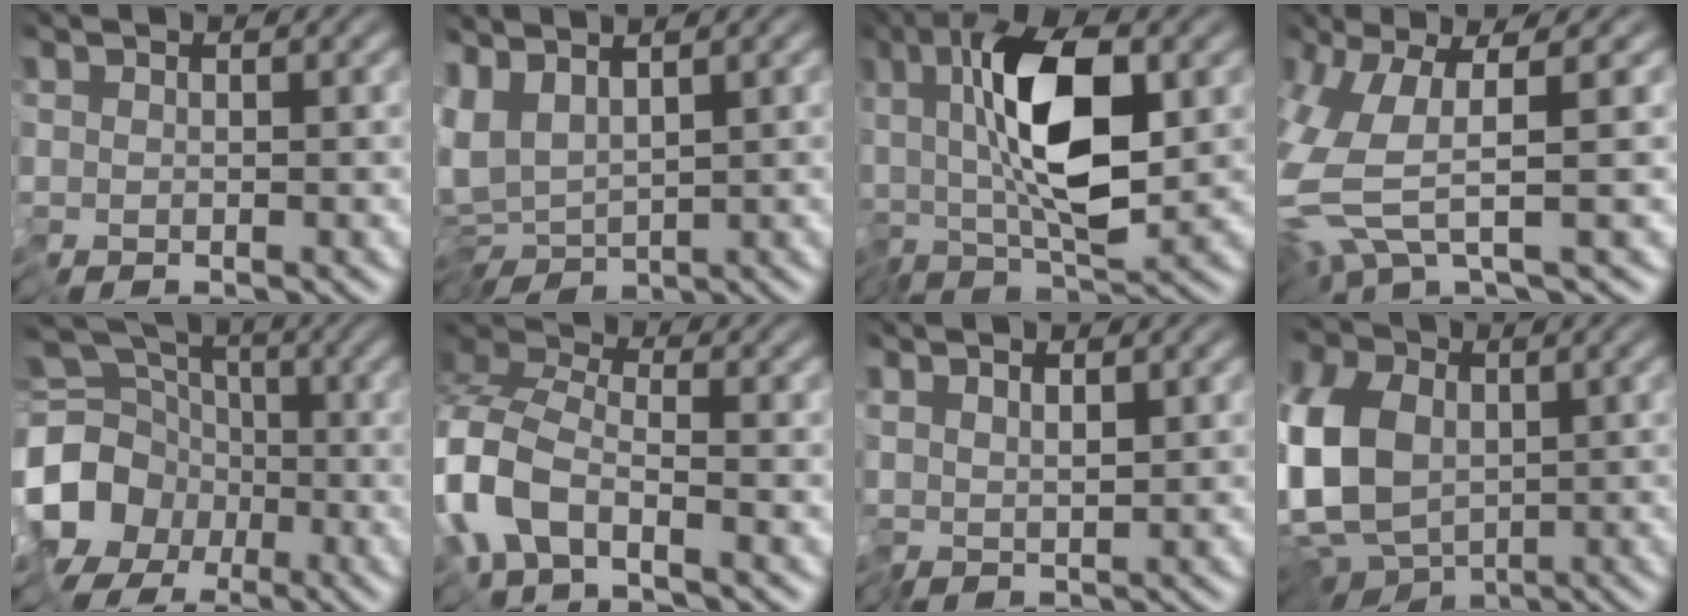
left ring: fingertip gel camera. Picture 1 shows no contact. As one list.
[{"total": 5.4, "force": [0.9, 2.7, 4.6], "torque": [-0.101, -0.006, 0.029]}, {"total": 8.9, "force": [1.0, 3.3, 8.2], "torque": [-0.148, 0.010, 0.012]}, {"total": 5.6, "force": [-0.4, 1.4, 5.4], "torque": [-0.145, -0.012, -0.005]}, {"total": 12.0, "force": [-4.3, 10.0, 4.9], "torque": [-0.117, -0.011, -0.101]}, {"total": 6.3, "force": [-3.5, 2.9, 4.4], "torque": [-0.111, 0.009, -0.087]}, {"total": 1.9, "force": [1.1, 0.6, 1.5], "torque": [-0.035, 0.005, 0.022]}, {"total": 12.2, "force": [0.2, 8.8, 8.6], "torque": [-0.203, -0.022, 0.009]}]